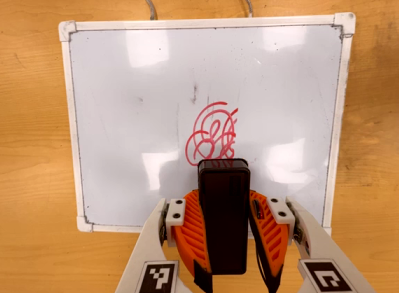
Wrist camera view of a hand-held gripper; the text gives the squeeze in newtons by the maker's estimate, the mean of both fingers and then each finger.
{"total": 8.3, "left": 6.6, "right": 10.0}